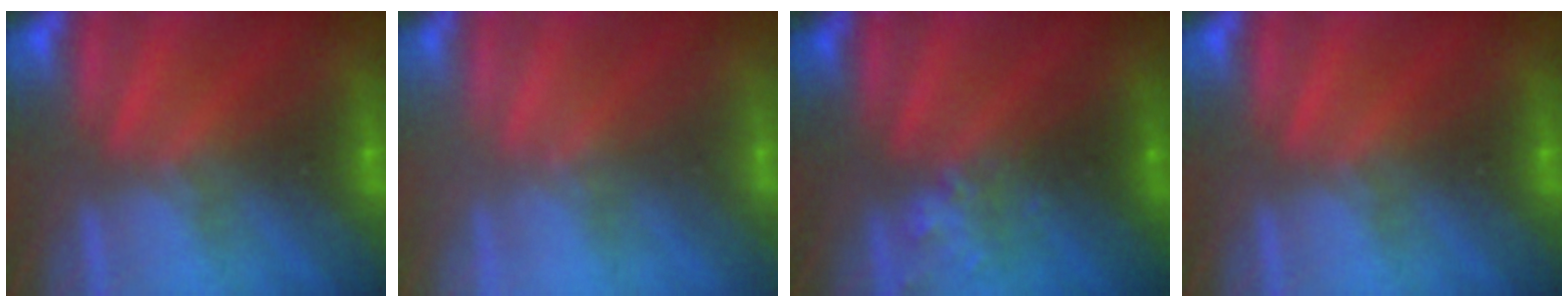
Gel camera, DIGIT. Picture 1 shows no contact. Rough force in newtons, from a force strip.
{"total": 2.2}
{"total": 2.4}
{"total": 0.0}